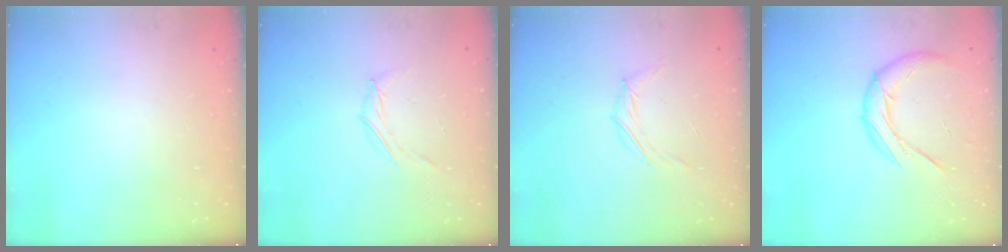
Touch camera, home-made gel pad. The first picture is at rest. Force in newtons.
{"total": 3.8, "press": 3.7, "slide": 0.9}
{"total": 4.1, "press": 4.0, "slide": 1.0}
{"total": 11.6, "press": 11.5, "slide": 1.5}